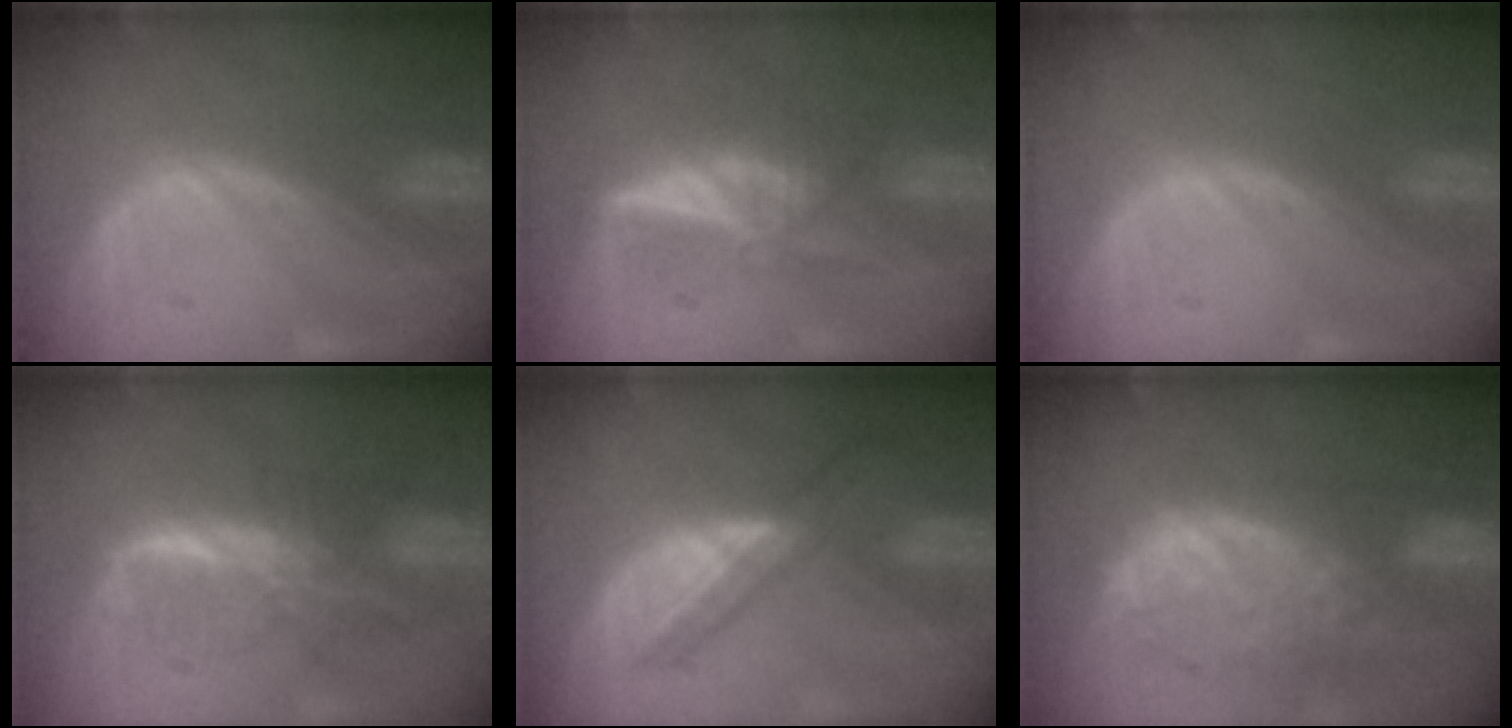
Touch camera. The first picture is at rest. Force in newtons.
{"total": 6.1, "press": 5.3, "slide": 3.1}
{"total": 0.0}
{"total": 6.2, "press": 6.1, "slide": 0.8}
{"total": 6.0, "press": 5.3, "slide": 2.7}
{"total": 11.2, "press": 9.6, "slide": 5.9}